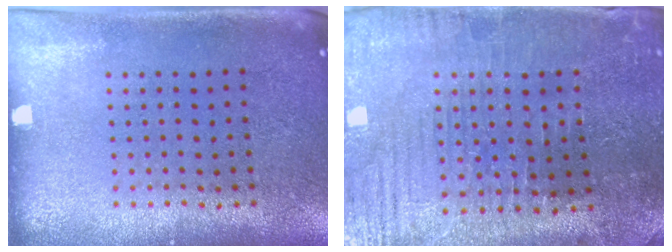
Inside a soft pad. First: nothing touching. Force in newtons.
{"total": 1.6, "press": 1.6, "slide": 0.4}